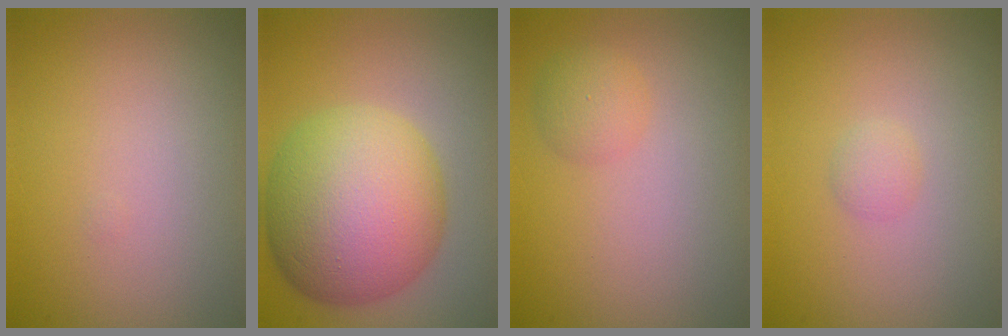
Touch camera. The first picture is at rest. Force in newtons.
{"total": 12.1, "press": 12.1, "slide": 0.1}
{"total": 1.9, "press": 1.9, "slide": 0.1}
{"total": 1.0, "press": 1.0, "slide": 0.0}